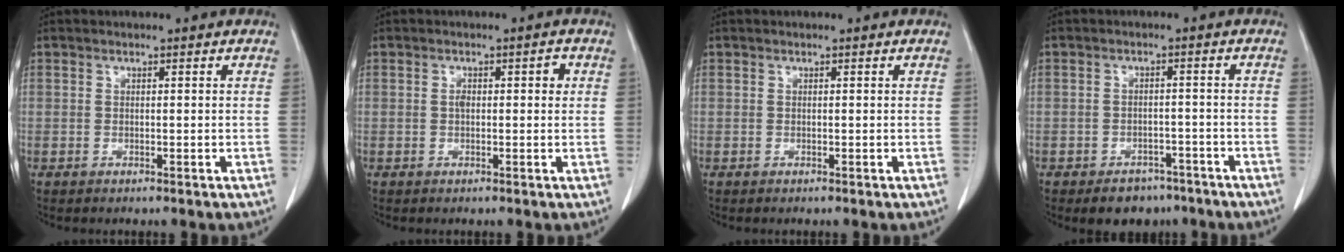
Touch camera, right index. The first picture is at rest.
{"total": 2.5, "force": [0.3, 1.1, 2.2], "torque": [-0.034, 0.014, 0.004]}
{"total": 0.0}
{"total": 5.7, "force": [-4.3, 3.4, 1.7], "torque": [-0.017, 0.007, -0.057]}